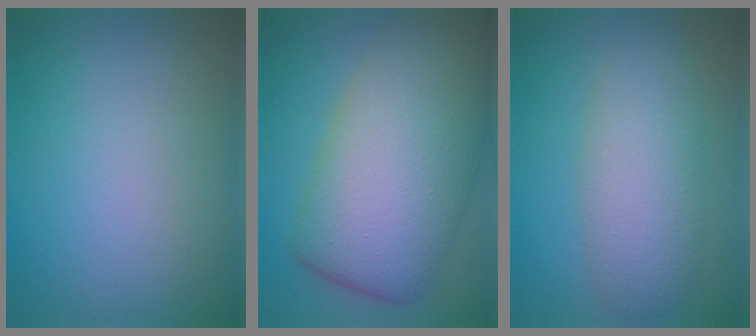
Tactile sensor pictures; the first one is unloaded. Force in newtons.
{"total": 12.2, "press": 12.1, "slide": 0.7}
{"total": 5.3, "press": 5.3, "slide": 0.4}